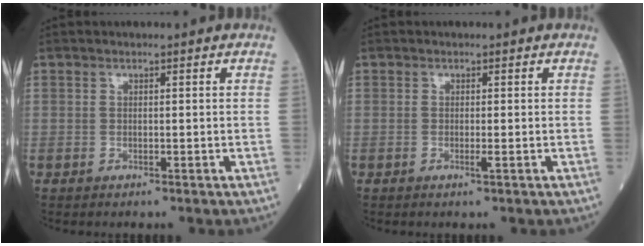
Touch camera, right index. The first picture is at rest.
{"total": 0.9, "force": [-0.3, -0.2, 0.8], "torque": [-0.017, -0.003, -0.006]}